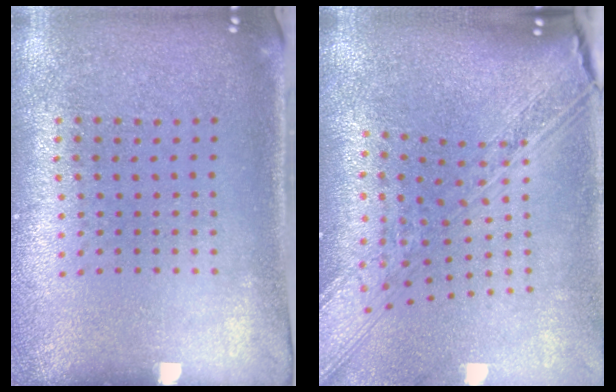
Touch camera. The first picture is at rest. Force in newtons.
{"total": 3.7, "press": 2.7, "slide": 2.6}